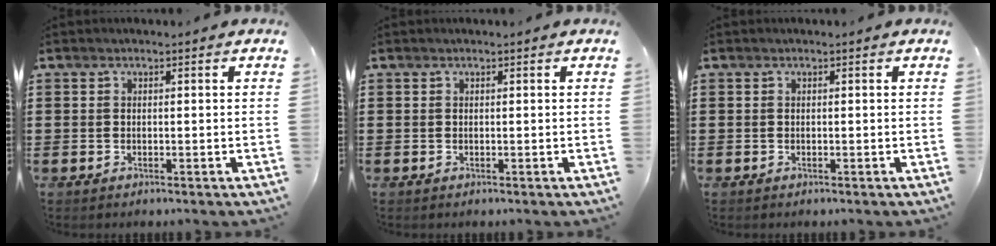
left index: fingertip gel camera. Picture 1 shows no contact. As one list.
[{"total": 0.0}, {"total": 0.0}]